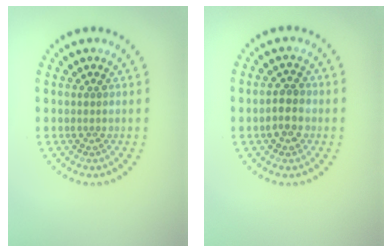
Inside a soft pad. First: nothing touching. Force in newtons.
{"total": 1.9, "press": 1.8, "slide": 0.2}